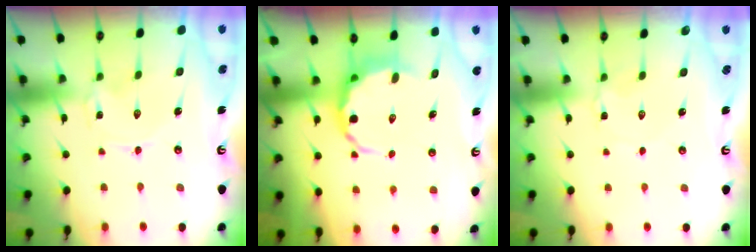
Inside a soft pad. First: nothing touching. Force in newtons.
{"total": 5.5, "press": 5.2, "slide": 1.8}
{"total": 1.4, "press": 1.3, "slide": 0.2}